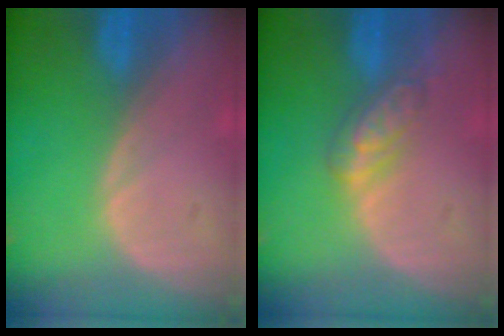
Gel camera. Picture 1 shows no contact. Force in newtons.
{"total": 4.6, "press": 4.5, "slide": 1.0}